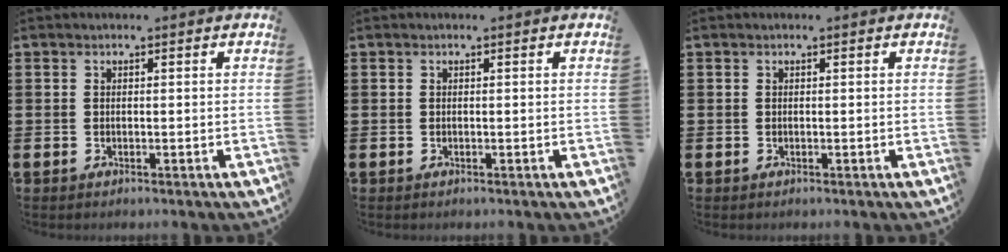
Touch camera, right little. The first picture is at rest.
{"total": 0.0}
{"total": 0.0}